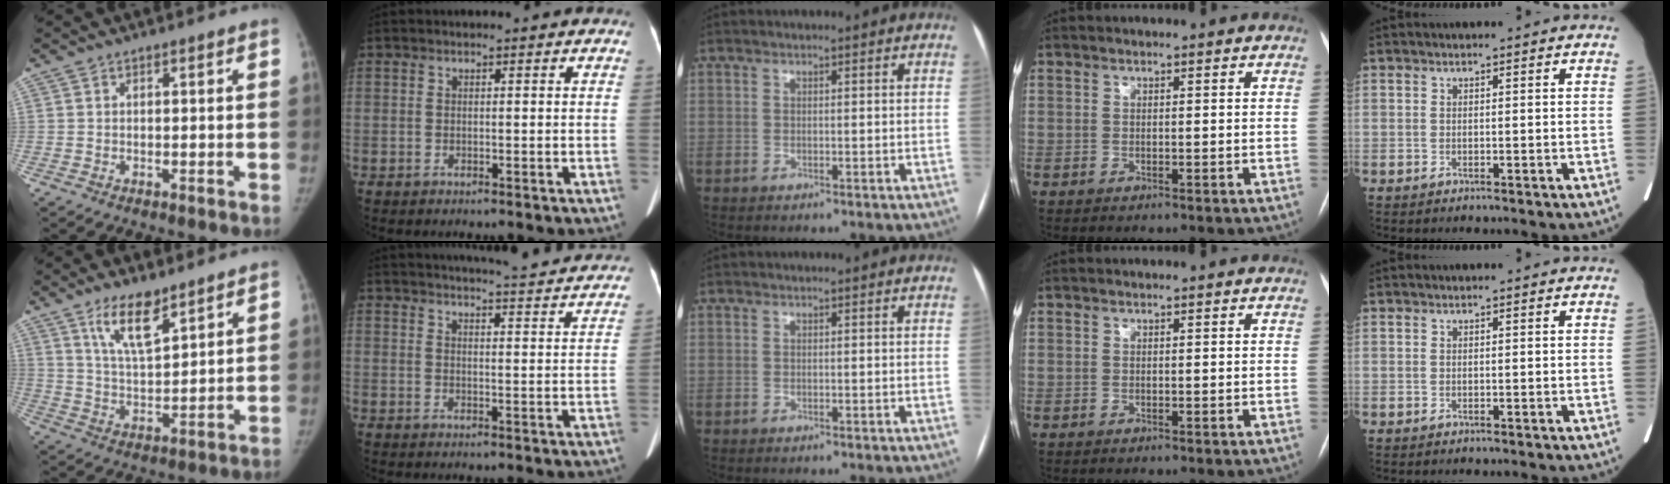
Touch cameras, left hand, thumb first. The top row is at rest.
{"thumb": {"total": 9.5, "force": [6.3, 3.2, 6.3], "torque": [-0.100, -0.042, 0.122]}, "index": {"total": 22.3, "force": [21.1, 1.6, 7.0], "torque": [-0.099, -0.031, 0.249]}}